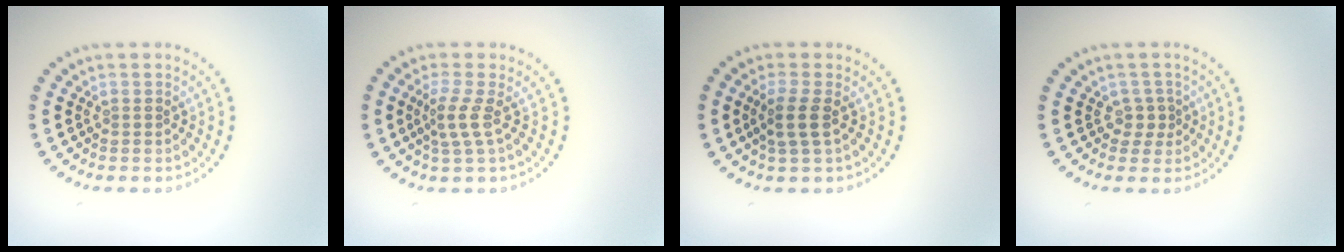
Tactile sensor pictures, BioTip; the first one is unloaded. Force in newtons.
{"total": 2.1, "press": 1.4, "slide": 1.6}
{"total": 2.3, "press": 1.9, "slide": 1.3}
{"total": 1.6, "press": 1.2, "slide": 1.1}